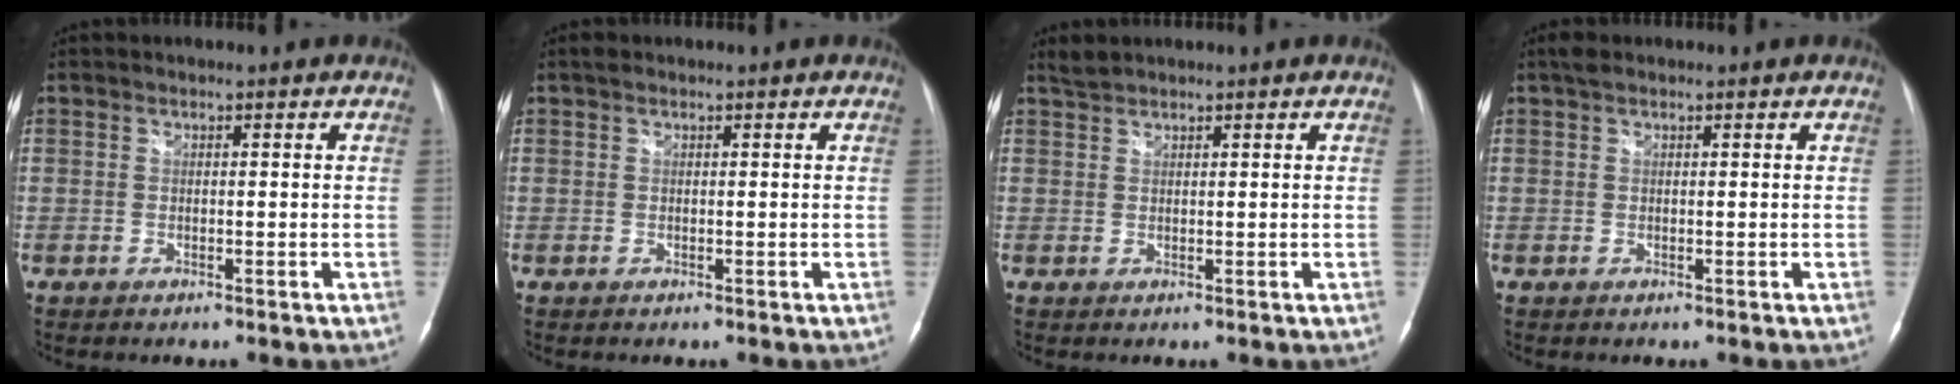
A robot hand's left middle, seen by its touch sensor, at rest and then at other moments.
{"total": 0.5, "force": [0.4, 0.3, 0.2], "torque": [-0.007, 0.012, 0.006]}
{"total": 1.4, "force": [1.4, 0.1, 0.1], "torque": [-0.008, 0.009, 0.033]}
{"total": 1.3, "force": [0.9, 0.6, 0.7], "torque": [-0.018, 0.019, 0.017]}